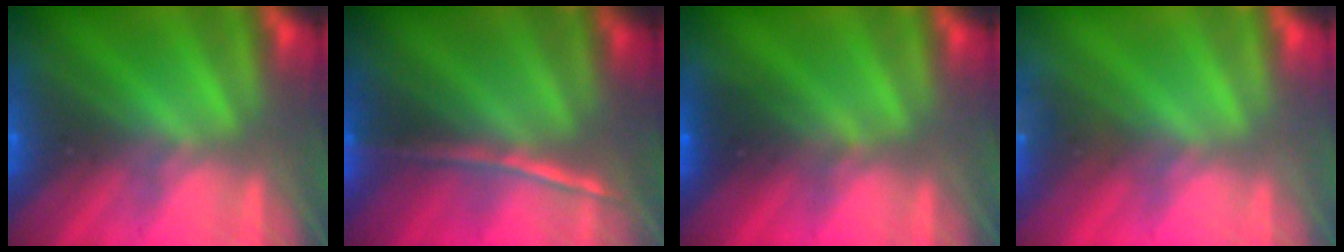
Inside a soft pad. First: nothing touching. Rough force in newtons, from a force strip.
{"total": 1.5}
{"total": 2.8}
{"total": 4.6}